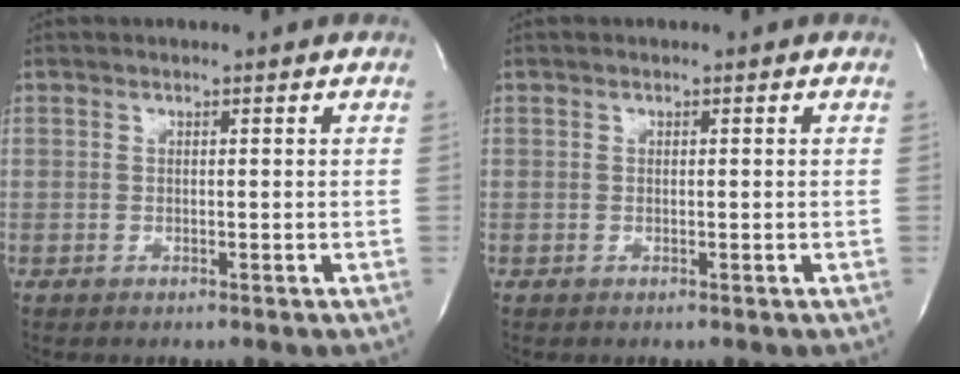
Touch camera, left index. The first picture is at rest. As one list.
[{"total": 0.0}]